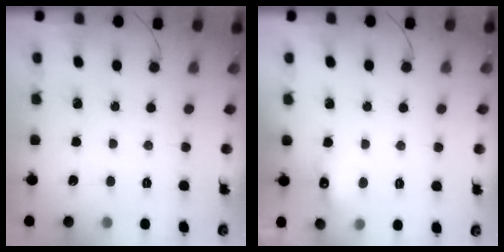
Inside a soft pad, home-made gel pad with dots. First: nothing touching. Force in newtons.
{"total": 5.3, "press": 5.1, "slide": 1.5}